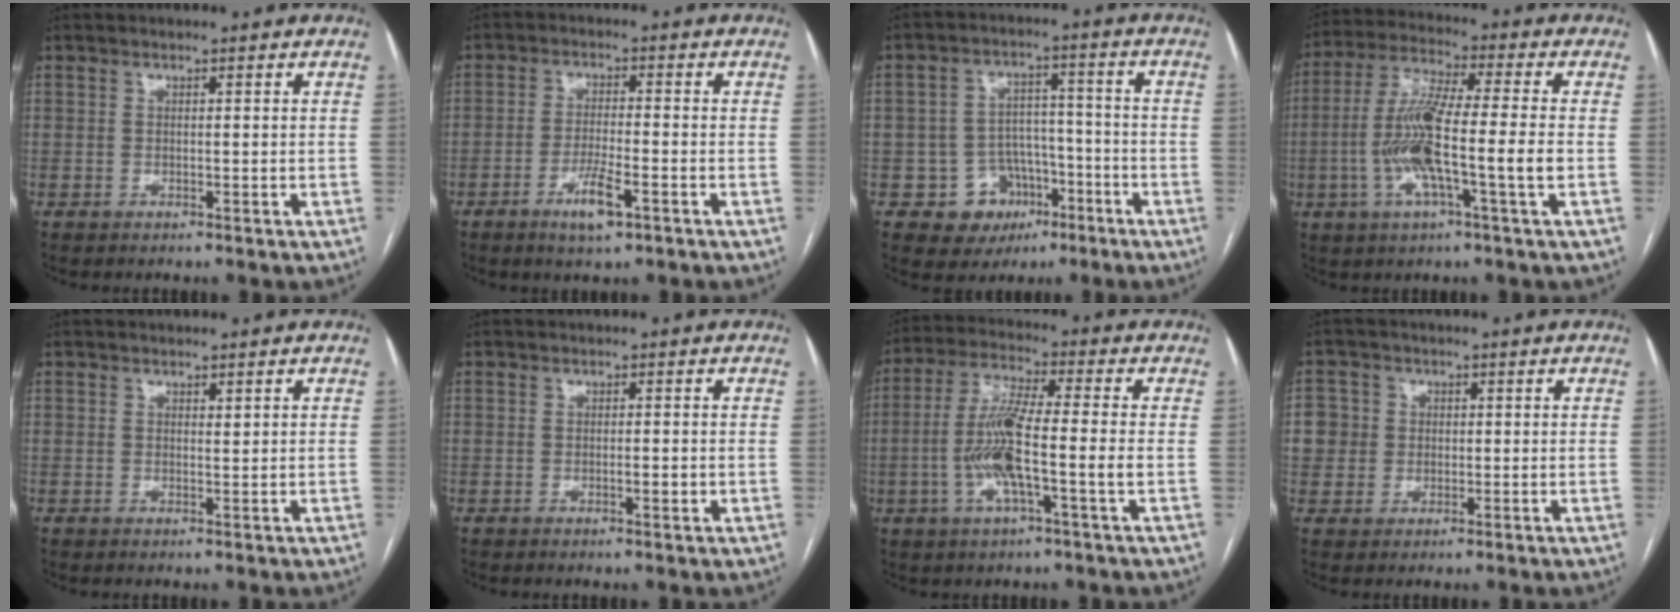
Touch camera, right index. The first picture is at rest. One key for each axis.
{"total": 5.1, "fx": -2.7, "fy": 0.7, "fz": 4.3, "tx": -0.083, "ty": -0.006, "tz": -0.047}
{"total": 8.1, "fx": -3.6, "fy": 7.0, "fz": 1.7, "tx": -0.012, "ty": 0.022, "tz": -0.044}
{"total": 12.6, "fx": -2.4, "fy": 0.3, "fz": 12.4, "tx": -0.246, "ty": 0.002, "tz": -0.052}
{"total": 0.5, "fx": 0.4, "fy": 0.2, "fz": 0.3, "tx": -0.006, "ty": -0.004, "tz": 0.005}
{"total": 1.5, "fx": -0.3, "fy": 0.4, "fz": 1.4, "tx": -0.023, "ty": -0.001, "tz": -0.004}
{"total": 10.3, "fx": -2.1, "fy": 0.5, "fz": 10.1, "tx": -0.204, "ty": 0.004, "tz": -0.047}
{"total": 5.0, "fx": 0.5, "fy": 5.0, "fz": 0.5, "tx": -0.005, "ty": 0.016, "tz": 0.012}